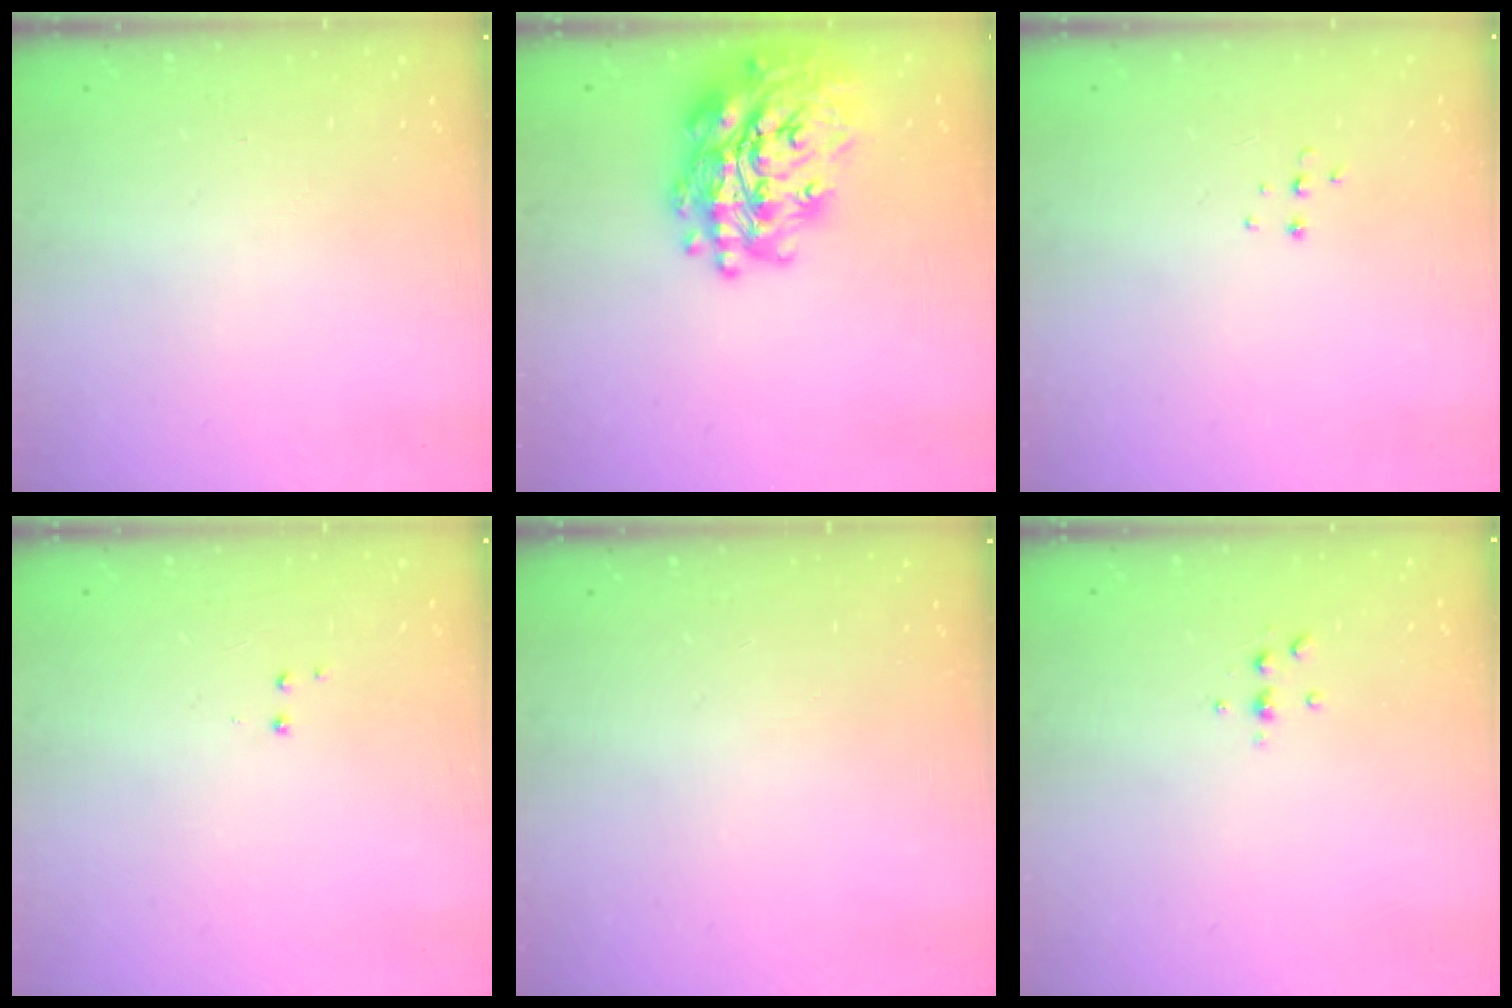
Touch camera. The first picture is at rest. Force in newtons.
{"total": 25.9, "press": 25.8, "slide": 2.3}
{"total": 3.7, "press": 3.7, "slide": 0.3}
{"total": 2.8, "press": 2.7, "slide": 0.5}
{"total": 0.0}
{"total": 3.9, "press": 3.9, "slide": 0.6}